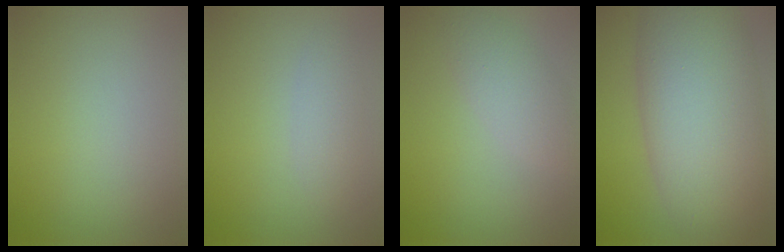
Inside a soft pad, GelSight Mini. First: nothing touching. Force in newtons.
{"total": 1.5, "press": 1.5, "slide": 0.1}
{"total": 2.7, "press": 2.7, "slide": 0.1}
{"total": 11.4, "press": 11.4, "slide": 0.6}